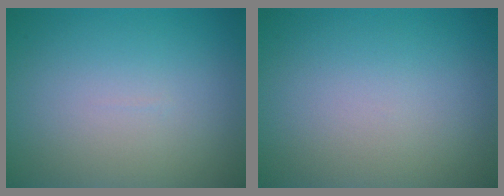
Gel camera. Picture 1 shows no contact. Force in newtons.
{"total": 0.0}